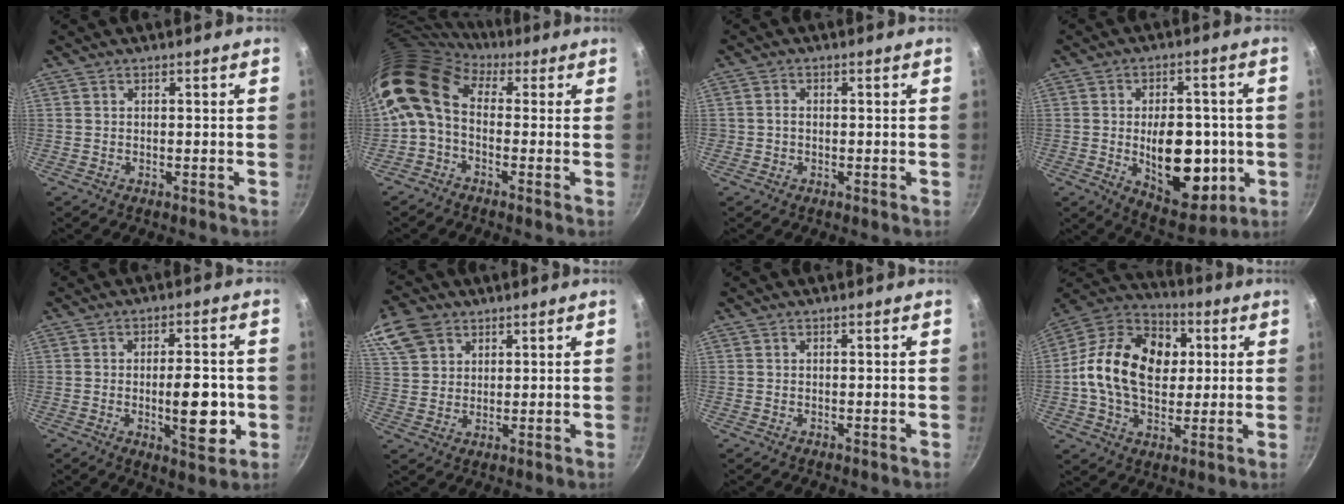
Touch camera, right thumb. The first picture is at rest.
{"total": 11.6, "force": [0.3, 7.9, 8.5], "torque": [-0.163, 0.027, -0.021]}
{"total": 1.4, "force": [-0.2, 1.2, 0.7], "torque": [-0.010, 0.008, -0.005]}
{"total": 17.1, "force": [-2.2, 10.1, 13.5], "torque": [-0.137, -0.003, -0.018]}
{"total": 10.6, "force": [-1.8, 4.1, 9.6], "torque": [-0.116, 0.000, -0.021]}
{"total": 10.8, "force": [5.8, 7.8, 4.6], "torque": [-0.086, -0.001, 0.112]}
{"total": 0.0}
{"total": 20.9, "force": [2.2, 14.7, 14.6], "torque": [-0.219, 0.021, 0.023]}